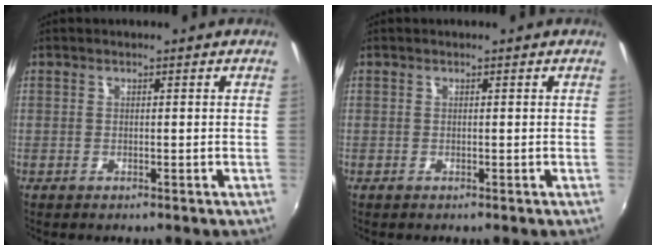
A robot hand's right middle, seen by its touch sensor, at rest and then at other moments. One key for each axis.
{"total": 0.0}